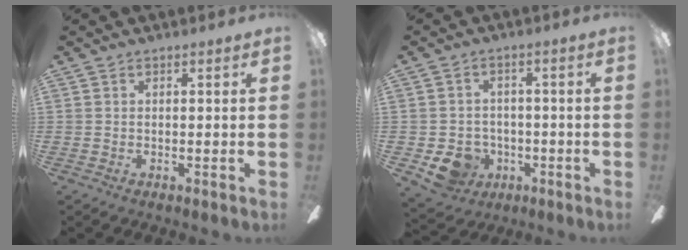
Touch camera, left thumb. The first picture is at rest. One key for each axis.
{"total": 7.8, "fx": -3.2, "fy": 6.6, "fz": 2.6, "tx": -0.079, "ty": 0.023, "tz": -0.054}